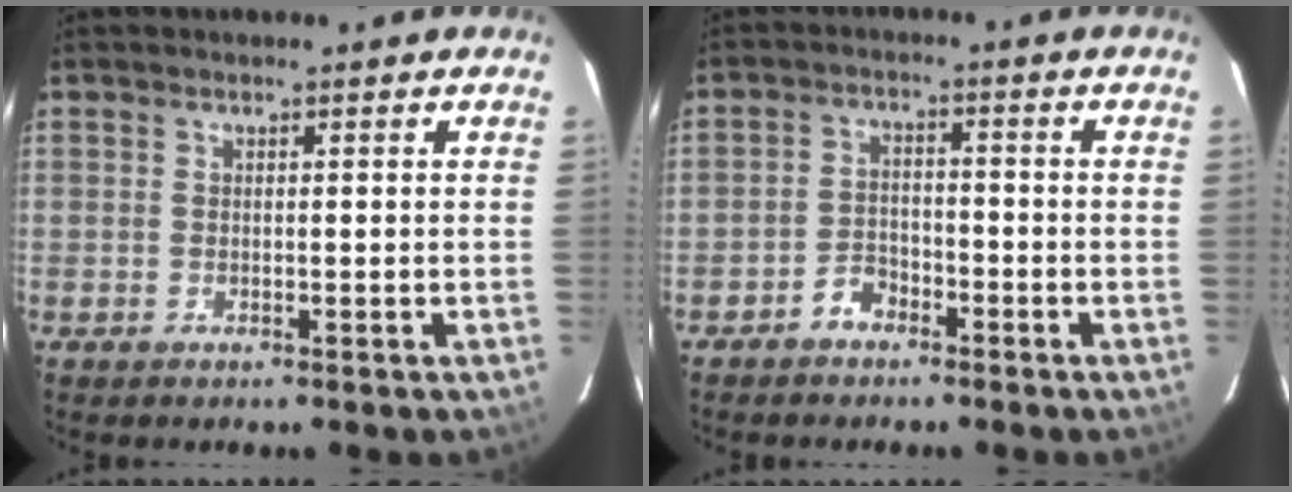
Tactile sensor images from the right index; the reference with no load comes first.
{"total": 3.7, "force": [-3.0, 2.0, 0.9], "torque": [-0.025, 0.011, -0.053]}